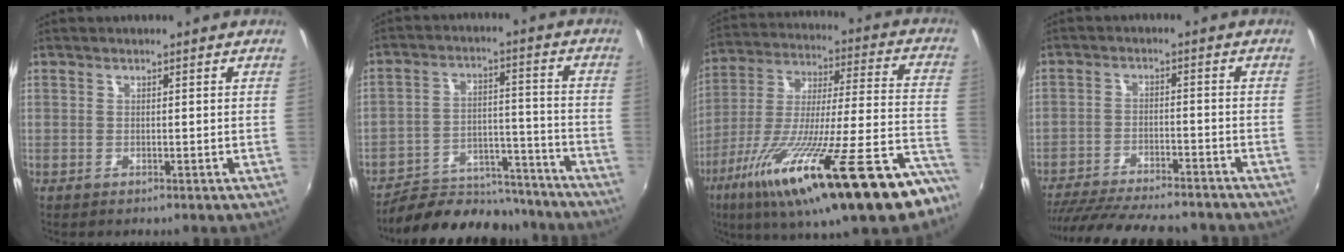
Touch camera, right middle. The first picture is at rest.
{"total": 18.8, "force": [-16.7, 6.3, 6.0], "torque": [-0.118, 0.027, -0.228]}
{"total": 32.9, "force": [-20.2, 4.5, 25.6], "torque": [-0.413, -0.082, -0.319]}
{"total": 20.0, "force": [-17.2, 4.2, 9.2], "torque": [-0.179, -0.028, -0.254]}